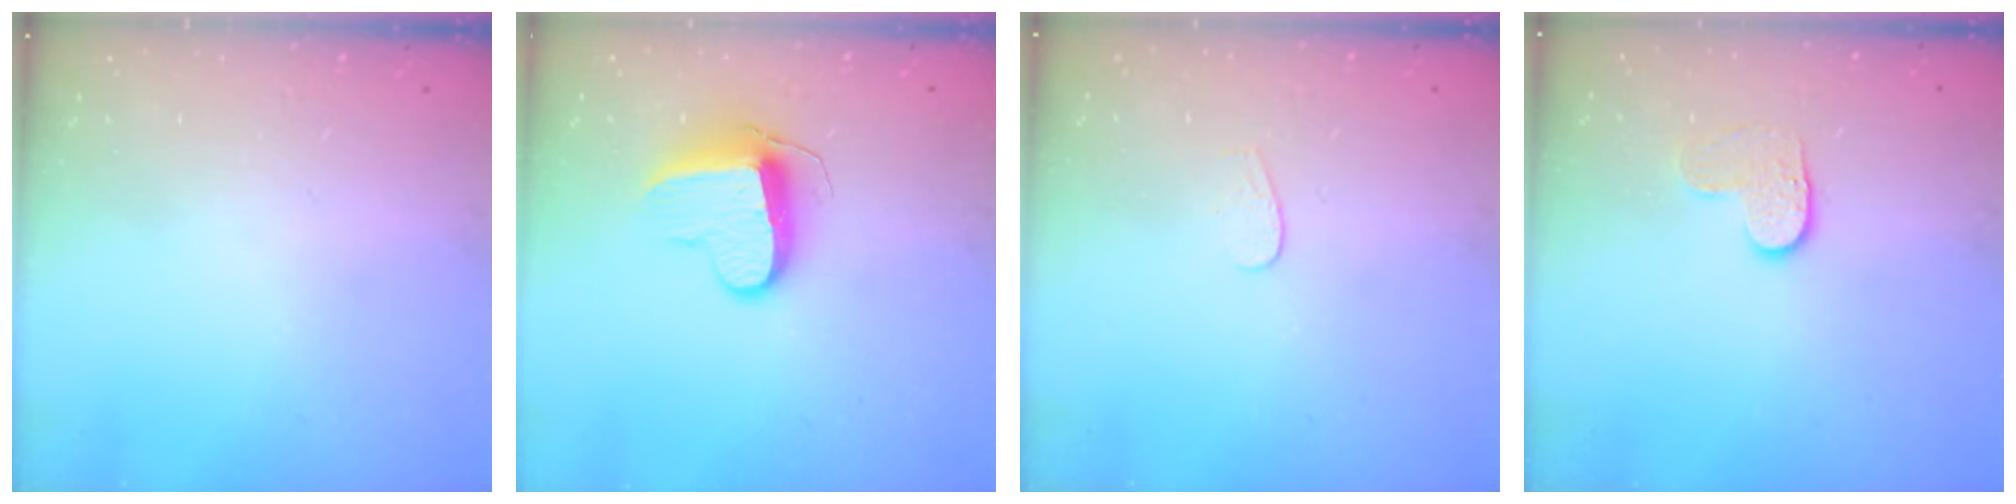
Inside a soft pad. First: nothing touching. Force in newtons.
{"total": 10.1, "press": 10.1, "slide": 0.3}
{"total": 3.5, "press": 3.5, "slide": 0.3}
{"total": 4.0, "press": 4.0, "slide": 0.4}